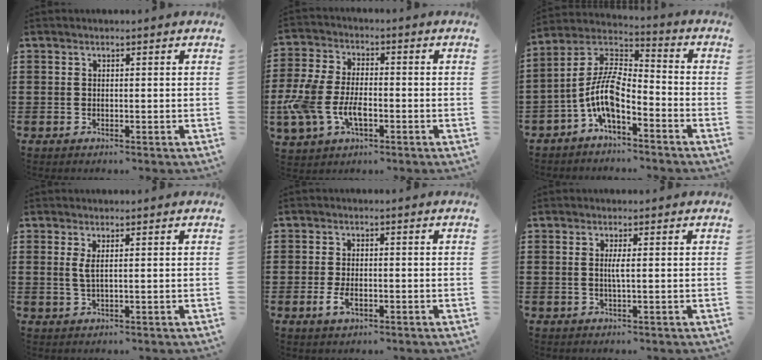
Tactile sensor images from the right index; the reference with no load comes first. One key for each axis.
{"total": 8.0, "fx": -2.8, "fy": 4.4, "fz": 6.0, "tx": -0.160, "ty": -0.005, "tz": -0.062}
{"total": 8.7, "fx": -4.3, "fy": 3.1, "fz": 6.9, "tx": -0.179, "ty": -0.025, "tz": -0.096}
{"total": 1.8, "fx": 0.5, "fy": 0.2, "fz": 1.7, "tx": -0.035, "ty": 0.001, "tz": 0.008}
{"total": 2.6, "fx": -1.0, "fy": 1.4, "fz": 2.0, "tx": -0.045, "ty": -0.005, "tz": -0.019}
{"total": 1.9, "fx": 0.0, "fy": -0.1, "fz": 1.8, "tx": -0.035, "ty": -0.005, "tz": -0.001}